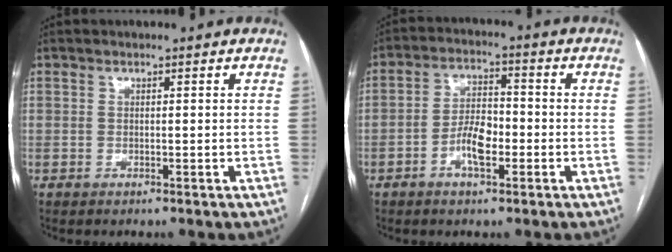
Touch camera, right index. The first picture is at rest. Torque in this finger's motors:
{"motor_torque": [0.07, 0.02, 0.08, 0.02]}